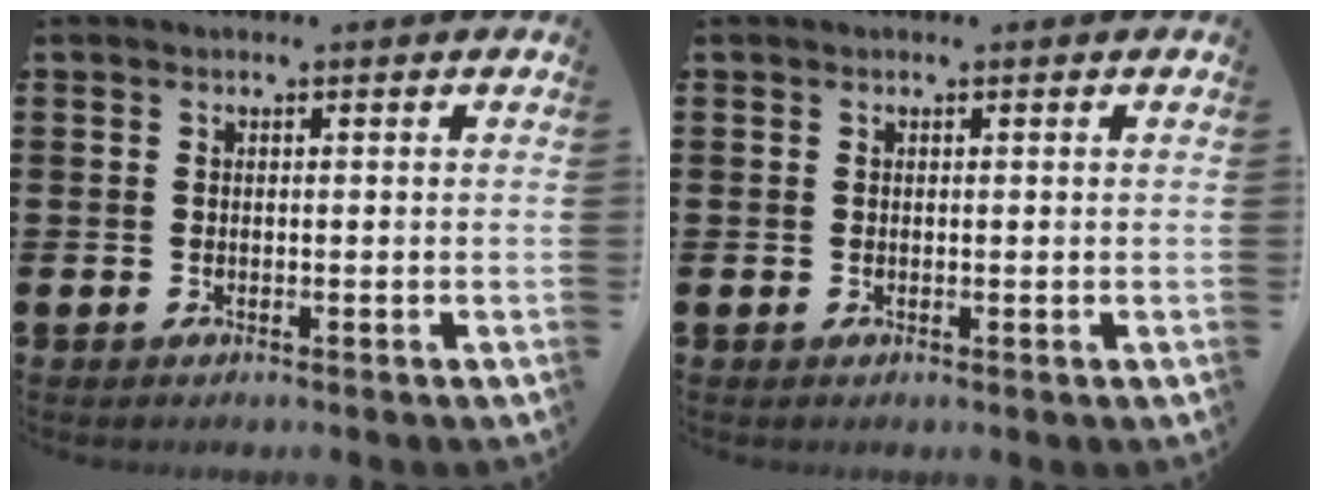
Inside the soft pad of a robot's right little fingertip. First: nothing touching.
{"total": 0.0}